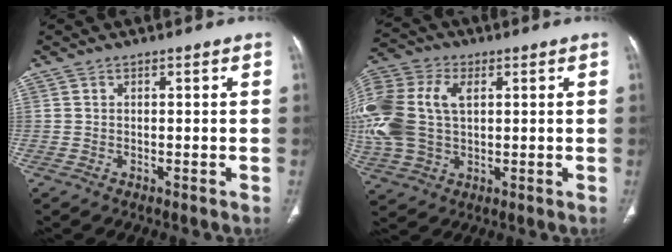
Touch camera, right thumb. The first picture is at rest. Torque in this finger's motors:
{"motor_torque": [0.49, 0.52, 1.69, -0.18, 0.27]}